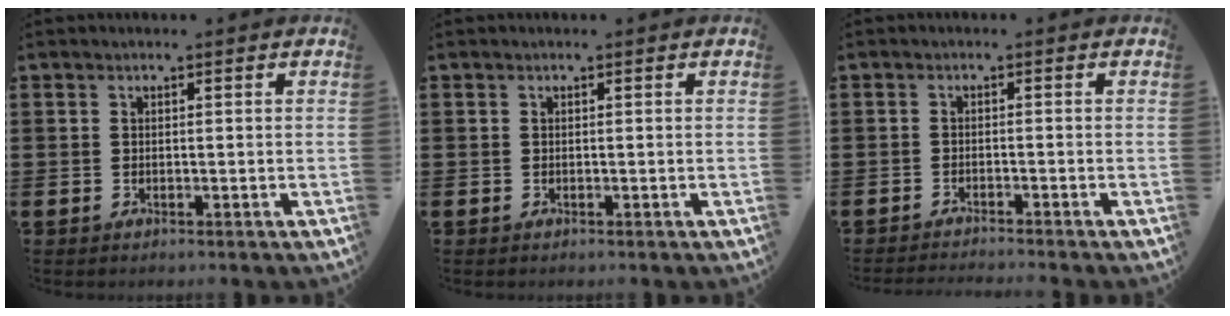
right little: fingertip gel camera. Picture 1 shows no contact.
{"total": 0.0}
{"total": 1.1, "force": [-1.1, -0.3, 0.1], "torque": [-0.001, 0.000, -0.022]}